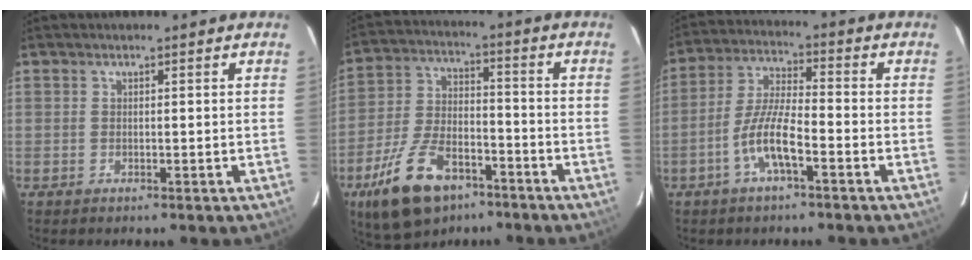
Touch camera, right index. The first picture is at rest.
{"total": 16.9, "force": [-10.1, 8.5, 10.5], "torque": [-0.220, -0.008, -0.172]}
{"total": 8.3, "force": [-4.1, 1.7, 7.0], "torque": [-0.151, 0.006, -0.076]}